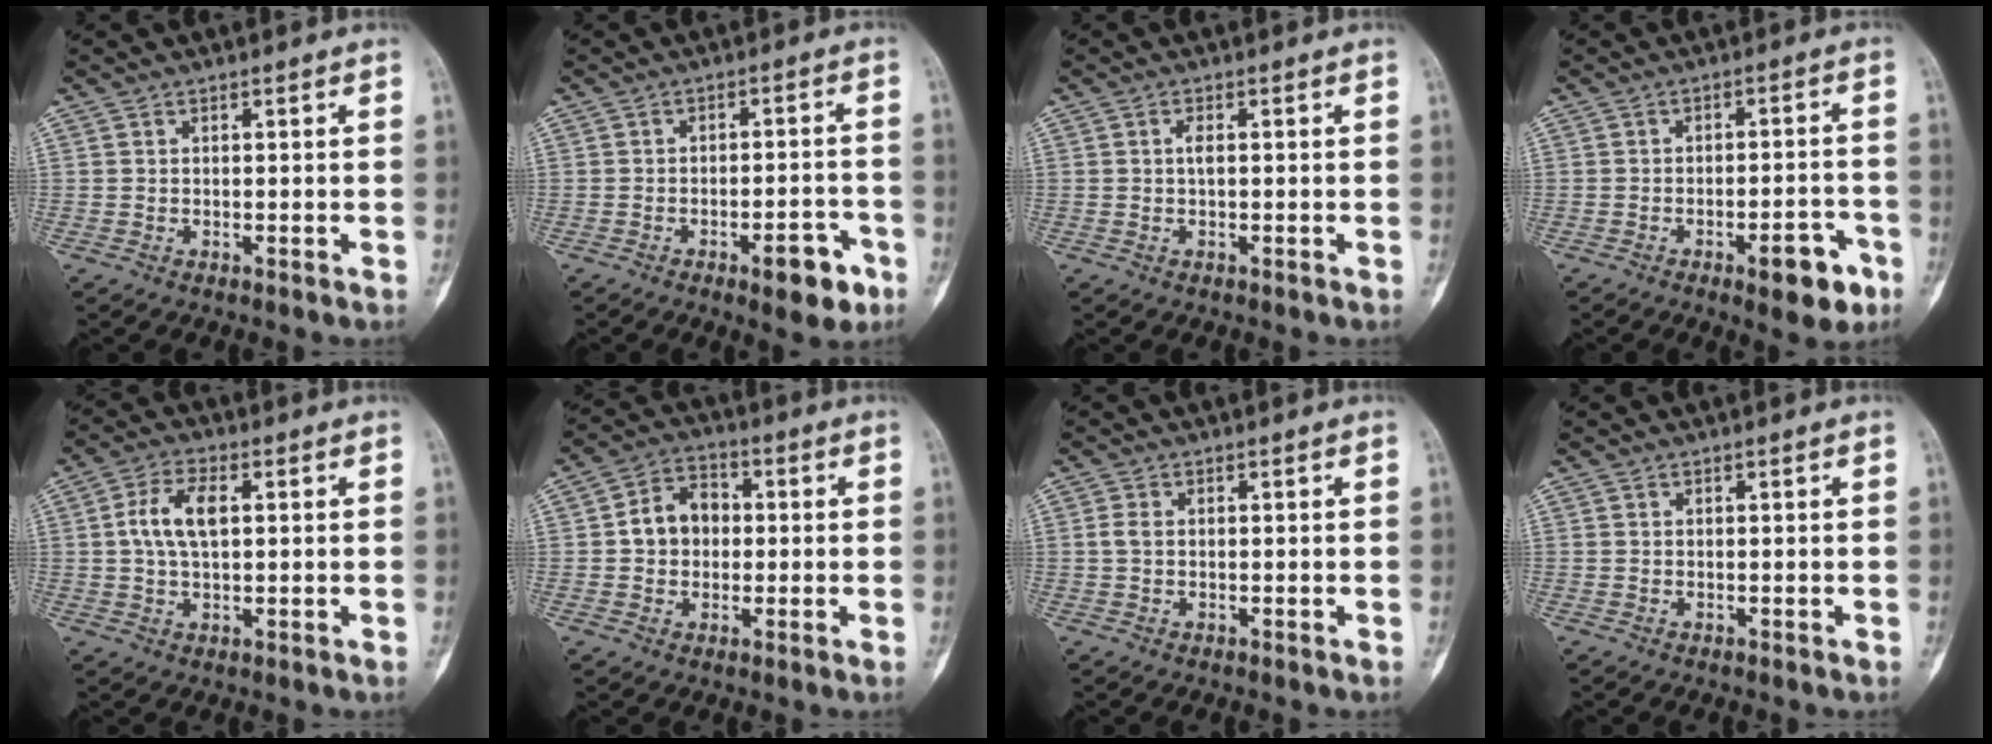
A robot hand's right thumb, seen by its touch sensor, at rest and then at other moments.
{"total": 8.0, "force": [-4.2, 3.0, 6.1], "torque": [-0.063, 0.028, -0.052]}
{"total": 1.5, "force": [0.0, 0.5, 1.4], "torque": [-0.024, 0.002, -0.001]}
{"total": 8.7, "force": [-4.5, 3.2, 6.7], "torque": [-0.071, 0.029, -0.055]}
{"total": 7.4, "force": [1.2, 3.9, 6.2], "torque": [-0.125, 0.009, 0.019]}
{"total": 8.1, "force": [0.2, 6.5, 4.8], "torque": [-0.057, 0.020, -0.006]}
{"total": 1.7, "force": [0.1, 1.1, 1.3], "torque": [-0.032, 0.002, 0.002]}
{"total": 0.0}